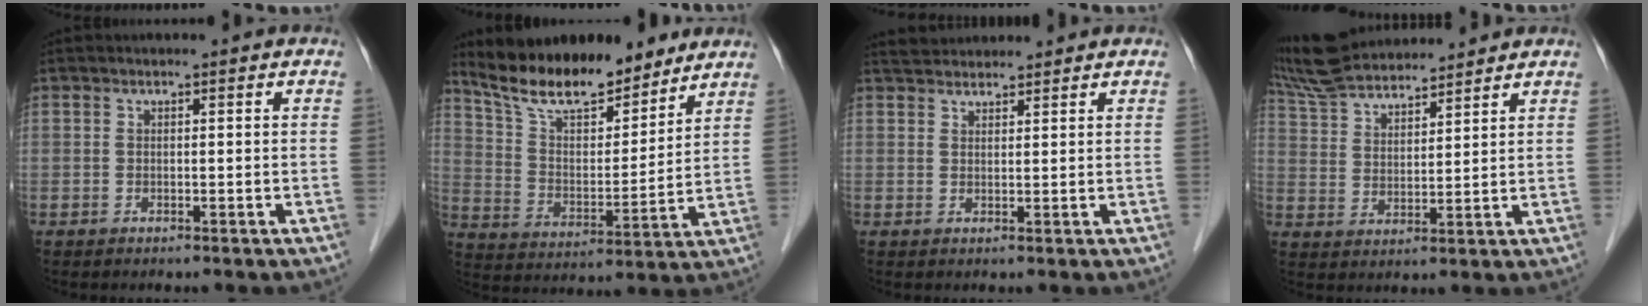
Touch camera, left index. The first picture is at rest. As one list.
[{"total": 14.8, "force": [12.6, 4.2, 6.5], "torque": [-0.105, -0.001, 0.223]}, {"total": 3.8, "force": [3.7, 0.7, 0.4], "torque": [-0.011, 0.033, 0.067]}, {"total": 15.1, "force": [14.1, 3.4, 4.5], "torque": [-0.094, 0.039, 0.262]}]